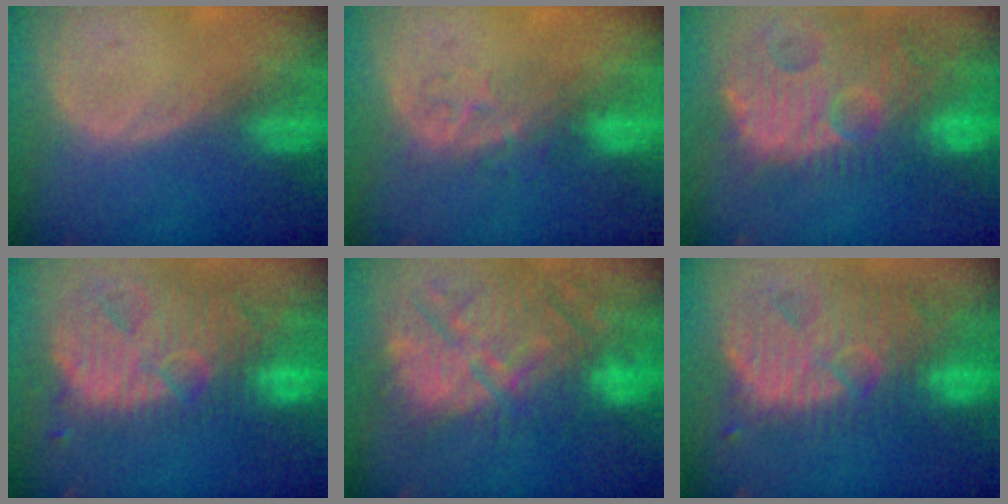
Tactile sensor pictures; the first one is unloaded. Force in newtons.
{"total": 4.1, "press": 4.0, "slide": 1.2}
{"total": 14.6, "press": 12.6, "slide": 7.3}
{"total": 13.9, "press": 11.7, "slide": 7.5}
{"total": 14.0, "press": 12.5, "slide": 6.4}
{"total": 12.4, "press": 11.0, "slide": 5.7}